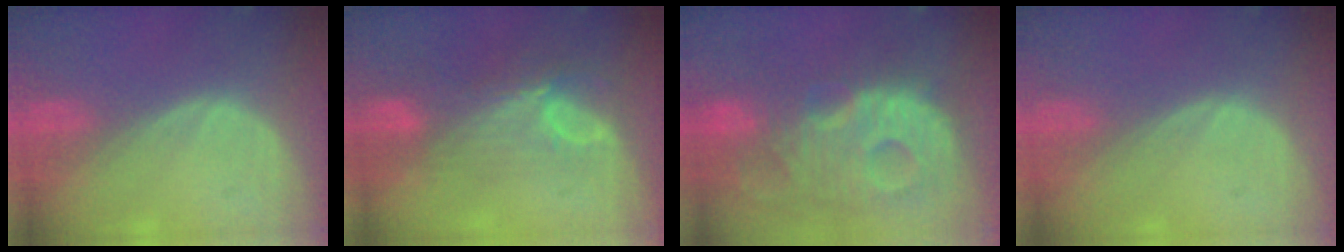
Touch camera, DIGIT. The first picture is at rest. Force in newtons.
{"total": 7.9, "press": 7.0, "slide": 3.7}
{"total": 14.0, "press": 12.0, "slide": 7.1}
{"total": 0.0}